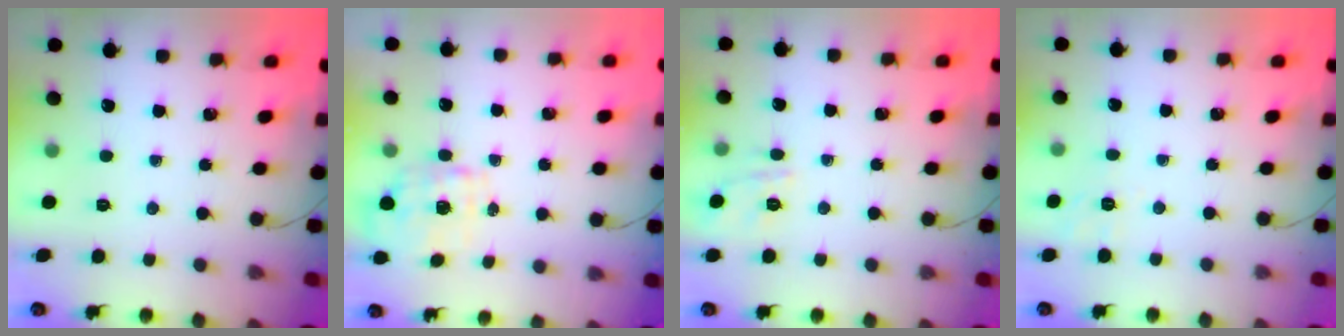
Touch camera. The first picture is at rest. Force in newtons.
{"total": 1.8, "press": 1.7, "slide": 0.6}
{"total": 2.1, "press": 1.6, "slide": 1.5}
{"total": 1.9, "press": 0.2, "slide": 1.9}